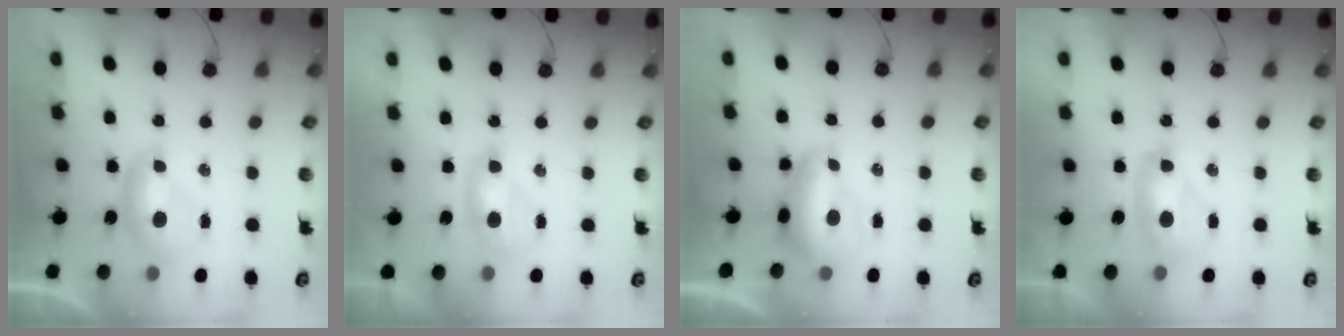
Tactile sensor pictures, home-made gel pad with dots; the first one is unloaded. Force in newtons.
{"total": 1.6, "press": 1.4, "slide": 0.8}
{"total": 1.2, "press": 1.1, "slide": 0.5}
{"total": 2.6, "press": 2.6, "slide": 0.1}